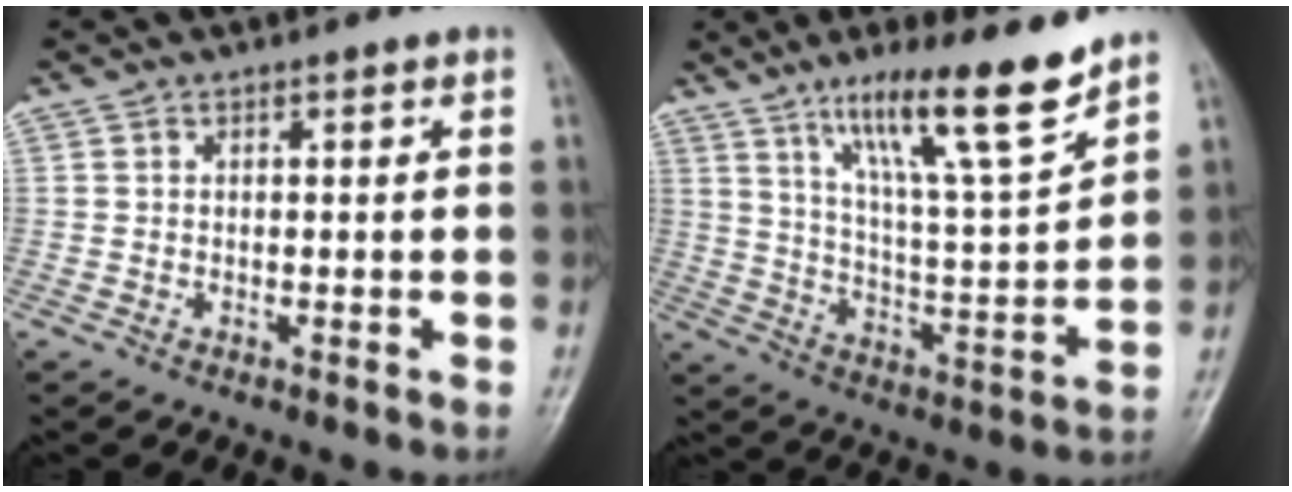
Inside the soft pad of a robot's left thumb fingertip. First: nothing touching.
{"total": 15.7, "force": [10.9, 1.6, 11.2], "torque": [-0.177, -0.065, 0.189]}